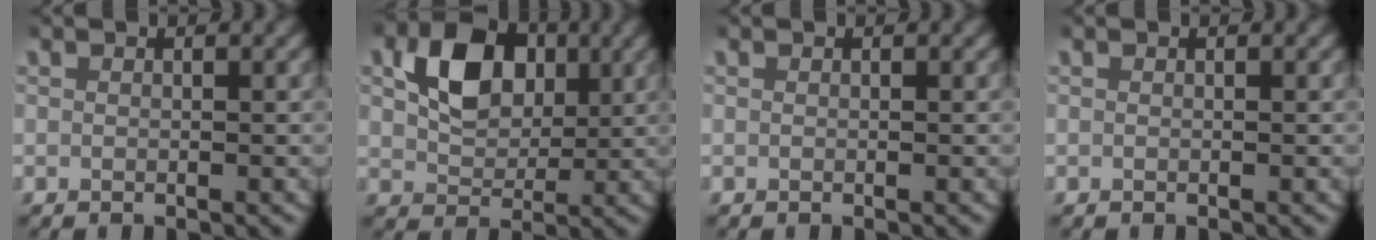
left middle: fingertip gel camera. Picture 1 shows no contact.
{"total": 6.9, "force": [1.8, 5.0, 4.4], "torque": [-0.078, 0.003, 0.032]}
{"total": 0.0}
{"total": 0.0}